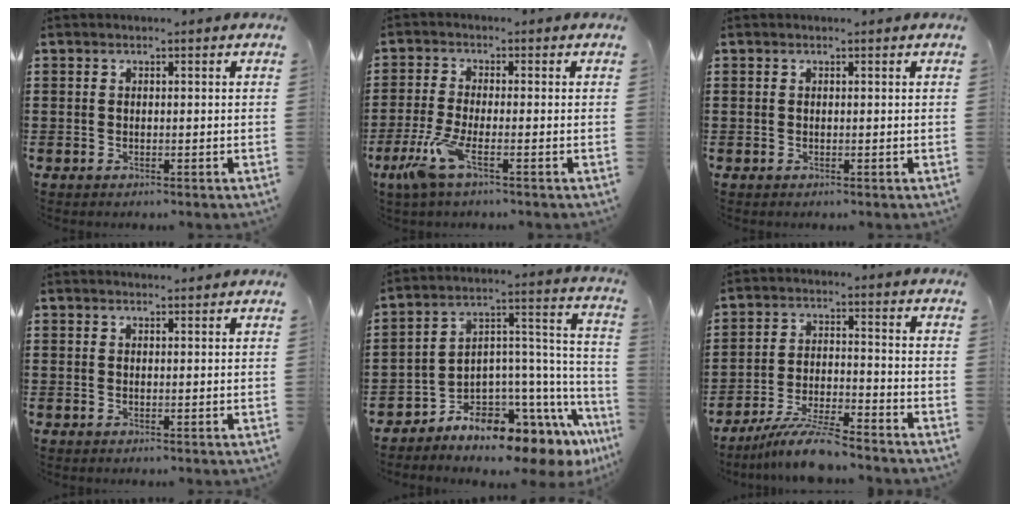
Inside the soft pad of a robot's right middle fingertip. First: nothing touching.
{"total": 5.6, "force": [-2.6, 1.0, 4.9], "torque": [-0.116, -0.015, -0.053]}
{"total": 0.0}
{"total": 1.0, "force": [1.0, 0.1, 0.1], "torque": [0.004, -0.003, 0.017]}
{"total": 6.0, "force": [-5.6, 1.8, 1.3], "torque": [-0.032, -0.030, -0.110]}
{"total": 7.7, "force": [-6.8, 0.4, 3.5], "torque": [-0.068, -0.001, -0.128]}